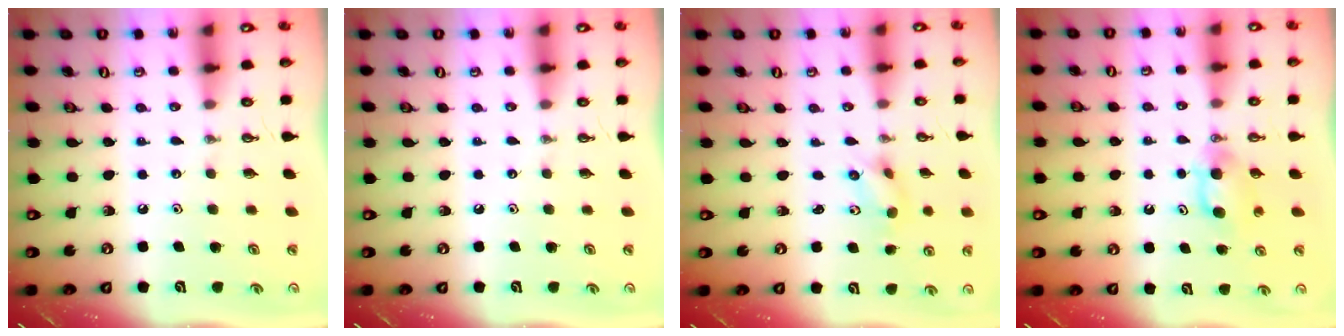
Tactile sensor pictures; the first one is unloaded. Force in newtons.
{"total": 0.0}
{"total": 2.6, "press": 2.4, "slide": 1.0}
{"total": 5.2, "press": 5.1, "slide": 0.9}